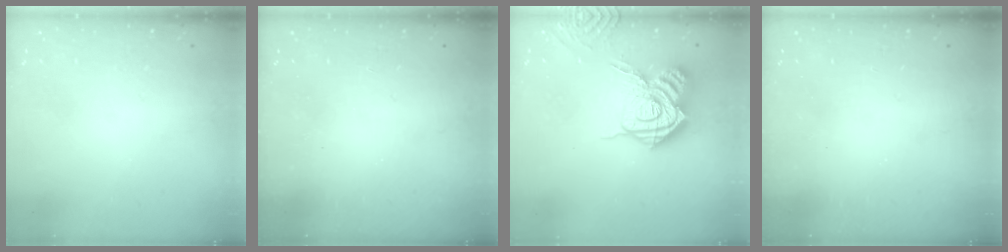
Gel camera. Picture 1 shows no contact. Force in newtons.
{"total": 2.2, "press": 2.1, "slide": 0.7}
{"total": 18.9, "press": 18.8, "slide": 1.9}
{"total": 2.4, "press": 2.3, "slide": 0.8}